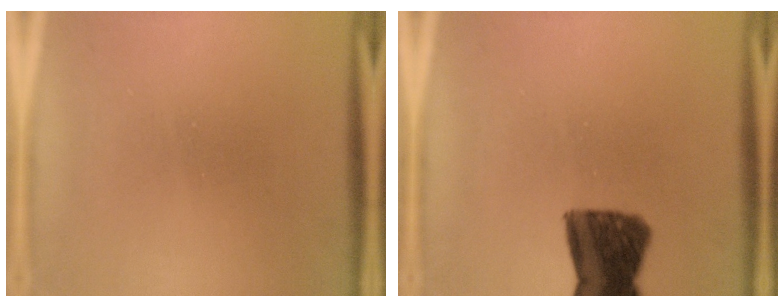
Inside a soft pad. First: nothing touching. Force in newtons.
{"total": 11.2}